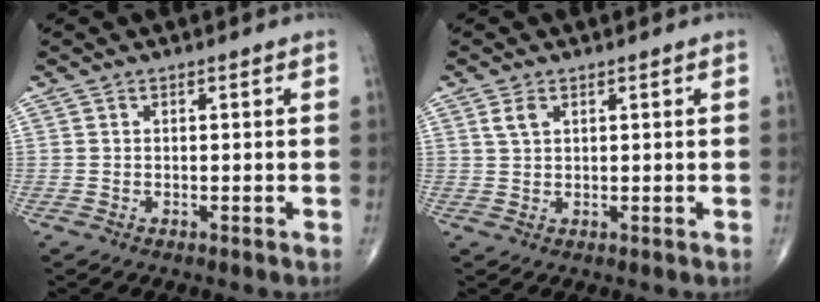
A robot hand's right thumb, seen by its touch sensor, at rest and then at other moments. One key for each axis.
{"total": 2.4, "fx": 1.1, "fy": 1.3, "fz": 1.6, "tx": -0.031, "ty": 0.002, "tz": 0.026}